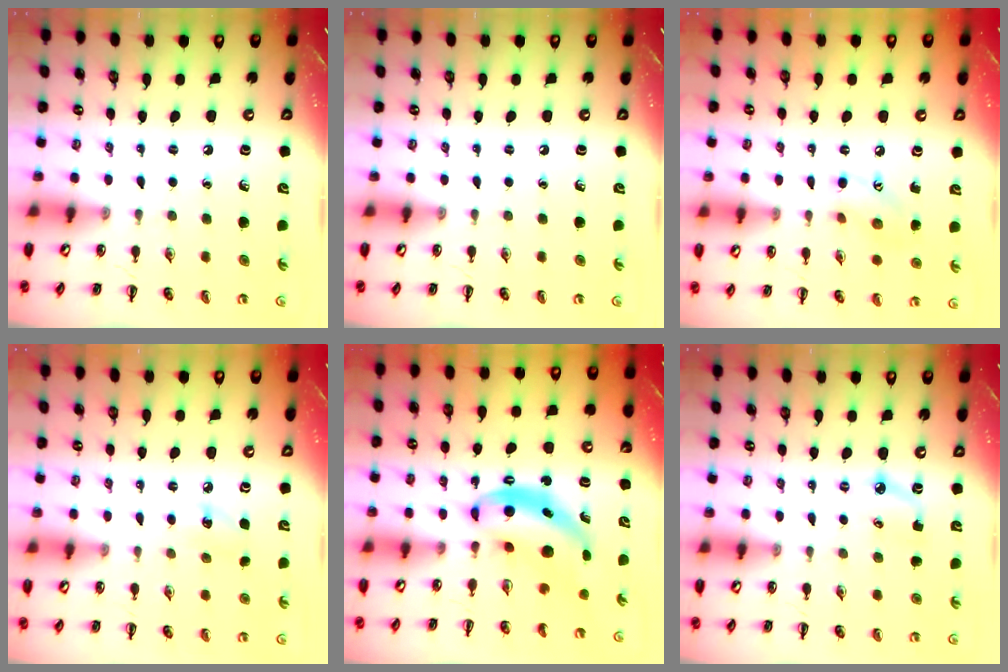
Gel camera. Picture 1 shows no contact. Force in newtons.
{"total": 0.0}
{"total": 9.2, "press": 9.2, "slide": 0.4}
{"total": 5.3, "press": 5.1, "slide": 1.5}
{"total": 6.3, "press": 6.2, "slide": 1.1}
{"total": 4.3, "press": 4.1, "slide": 1.4}